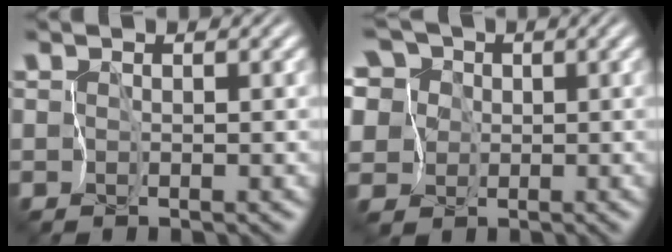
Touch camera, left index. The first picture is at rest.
{"total": 12.4, "force": [3.6, 10.0, 6.4], "torque": [-0.167, 0.046, 0.026]}